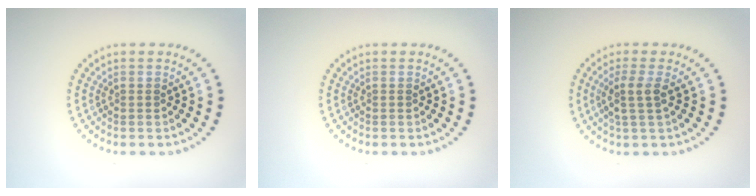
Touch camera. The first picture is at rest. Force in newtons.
{"total": 0.0}
{"total": 2.3, "press": 1.9, "slide": 1.4}